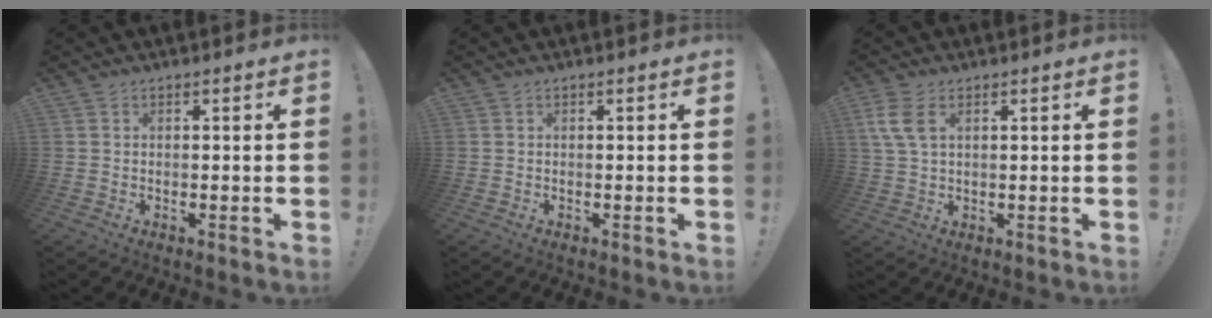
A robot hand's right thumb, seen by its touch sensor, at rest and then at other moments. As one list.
[{"total": 0.0}, {"total": 7.0, "force": [2.5, 3.9, 5.2], "torque": [-0.106, 0.000, 0.049]}]